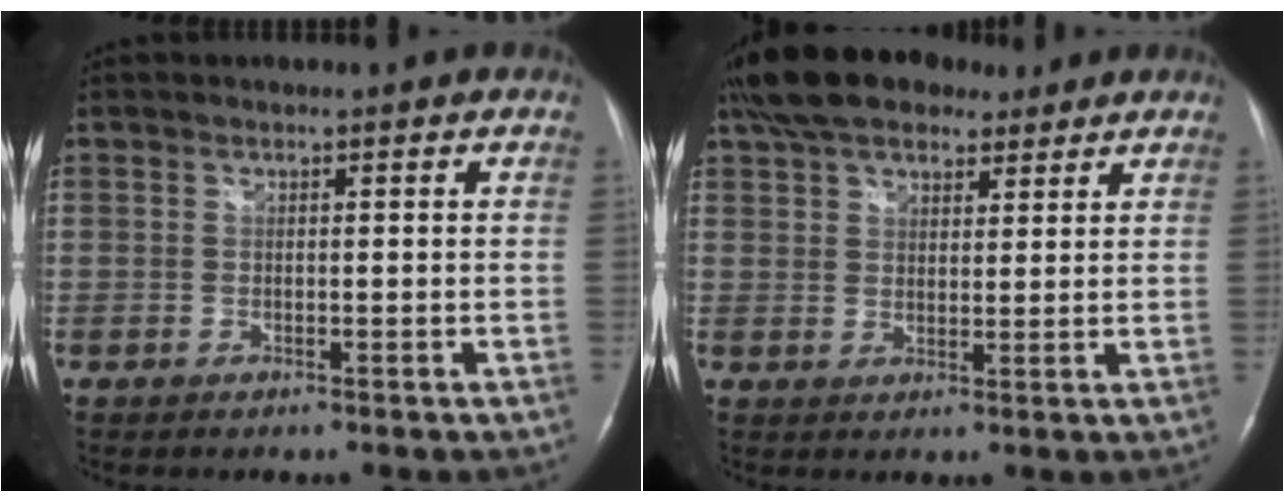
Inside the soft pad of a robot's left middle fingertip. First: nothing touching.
{"total": 13.6, "force": [10.6, 5.4, 6.6], "torque": [-0.117, 0.042, 0.179]}